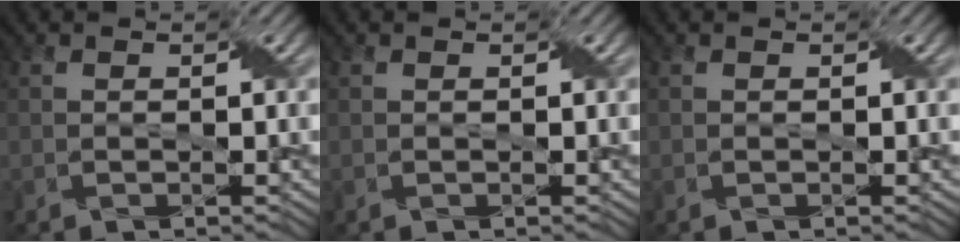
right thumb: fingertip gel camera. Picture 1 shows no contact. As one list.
[{"total": 0.0}, {"total": 0.0}]